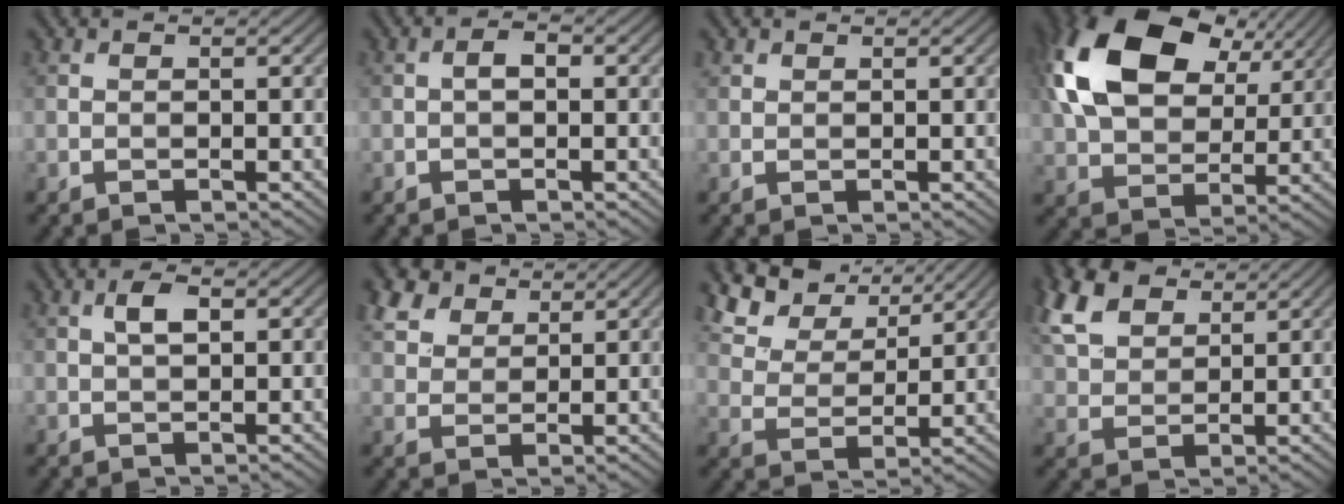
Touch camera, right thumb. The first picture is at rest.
{"total": 1.6, "force": [-0.1, 0.9, 1.3], "torque": [-0.023, 0.008, -0.005]}
{"total": 0.8, "force": [0.6, 0.5, 0.1], "torque": [-0.002, -0.001, 0.015]}
{"total": 17.7, "force": [6.7, 11.3, 11.8], "torque": [-0.272, 0.029, 0.124]}
{"total": 2.6, "force": [0.8, 1.2, 2.2], "torque": [-0.043, 0.005, 0.012]}
{"total": 6.1, "force": [4.0, 3.6, 2.7], "torque": [-0.078, 0.008, 0.084]}
{"total": 8.9, "force": [6.7, 4.3, 4.1], "torque": [-0.107, -0.009, 0.136]}
{"total": 8.9, "force": [5.2, 5.1, 5.1], "torque": [-0.148, 0.022, 0.107]}